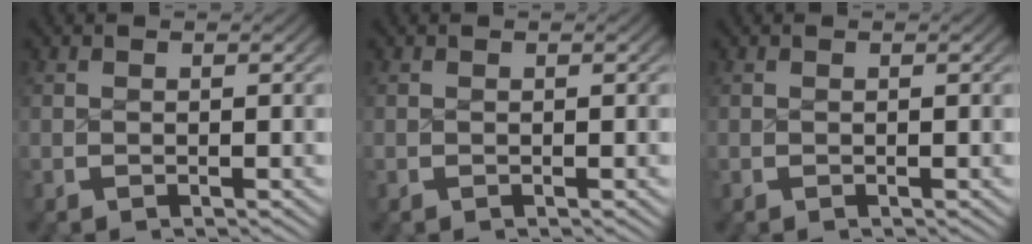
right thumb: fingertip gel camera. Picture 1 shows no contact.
{"total": 0.0}
{"total": 0.0}